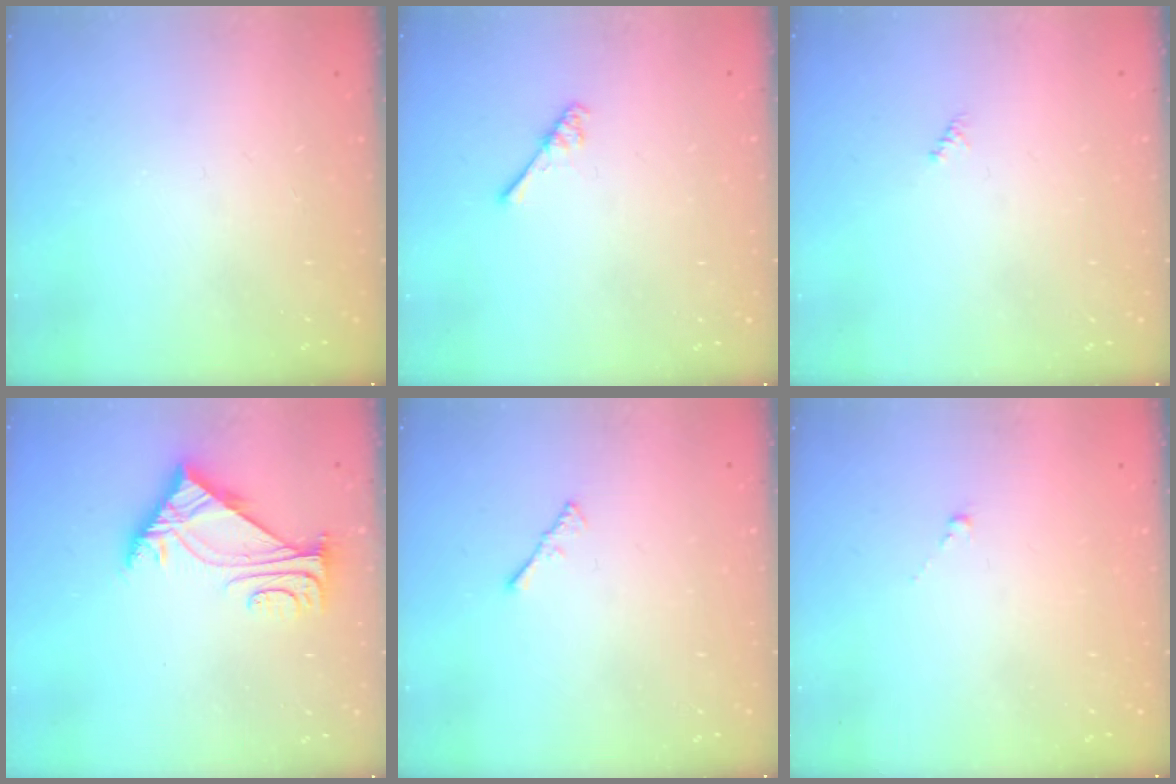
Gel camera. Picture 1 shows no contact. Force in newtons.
{"total": 2.9, "press": 2.9, "slide": 0.4}
{"total": 0.0}
{"total": 5.8, "press": 5.8, "slide": 1.0}
{"total": 1.5, "press": 1.4, "slide": 0.4}
{"total": 0.0}